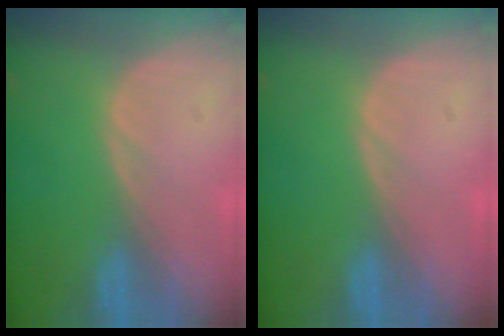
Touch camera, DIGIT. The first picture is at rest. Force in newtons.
{"total": 0.0}